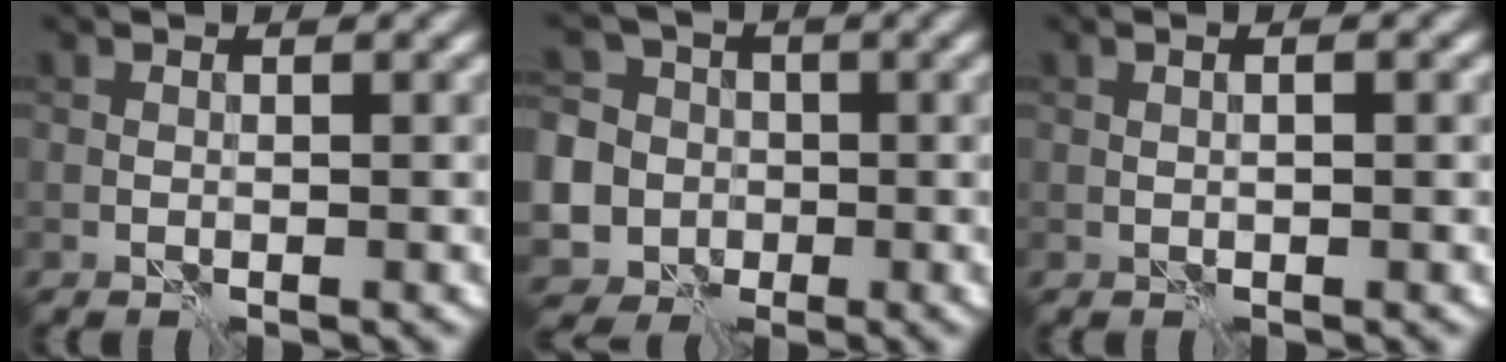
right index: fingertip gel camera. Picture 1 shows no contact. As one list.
[{"total": 11.7, "force": [-3.2, 10.7, 3.5], "torque": [-0.092, -0.003, -0.084]}, {"total": 1.0, "force": [0.2, 0.2, 1.0], "torque": [-0.010, -0.006, 0.006]}]